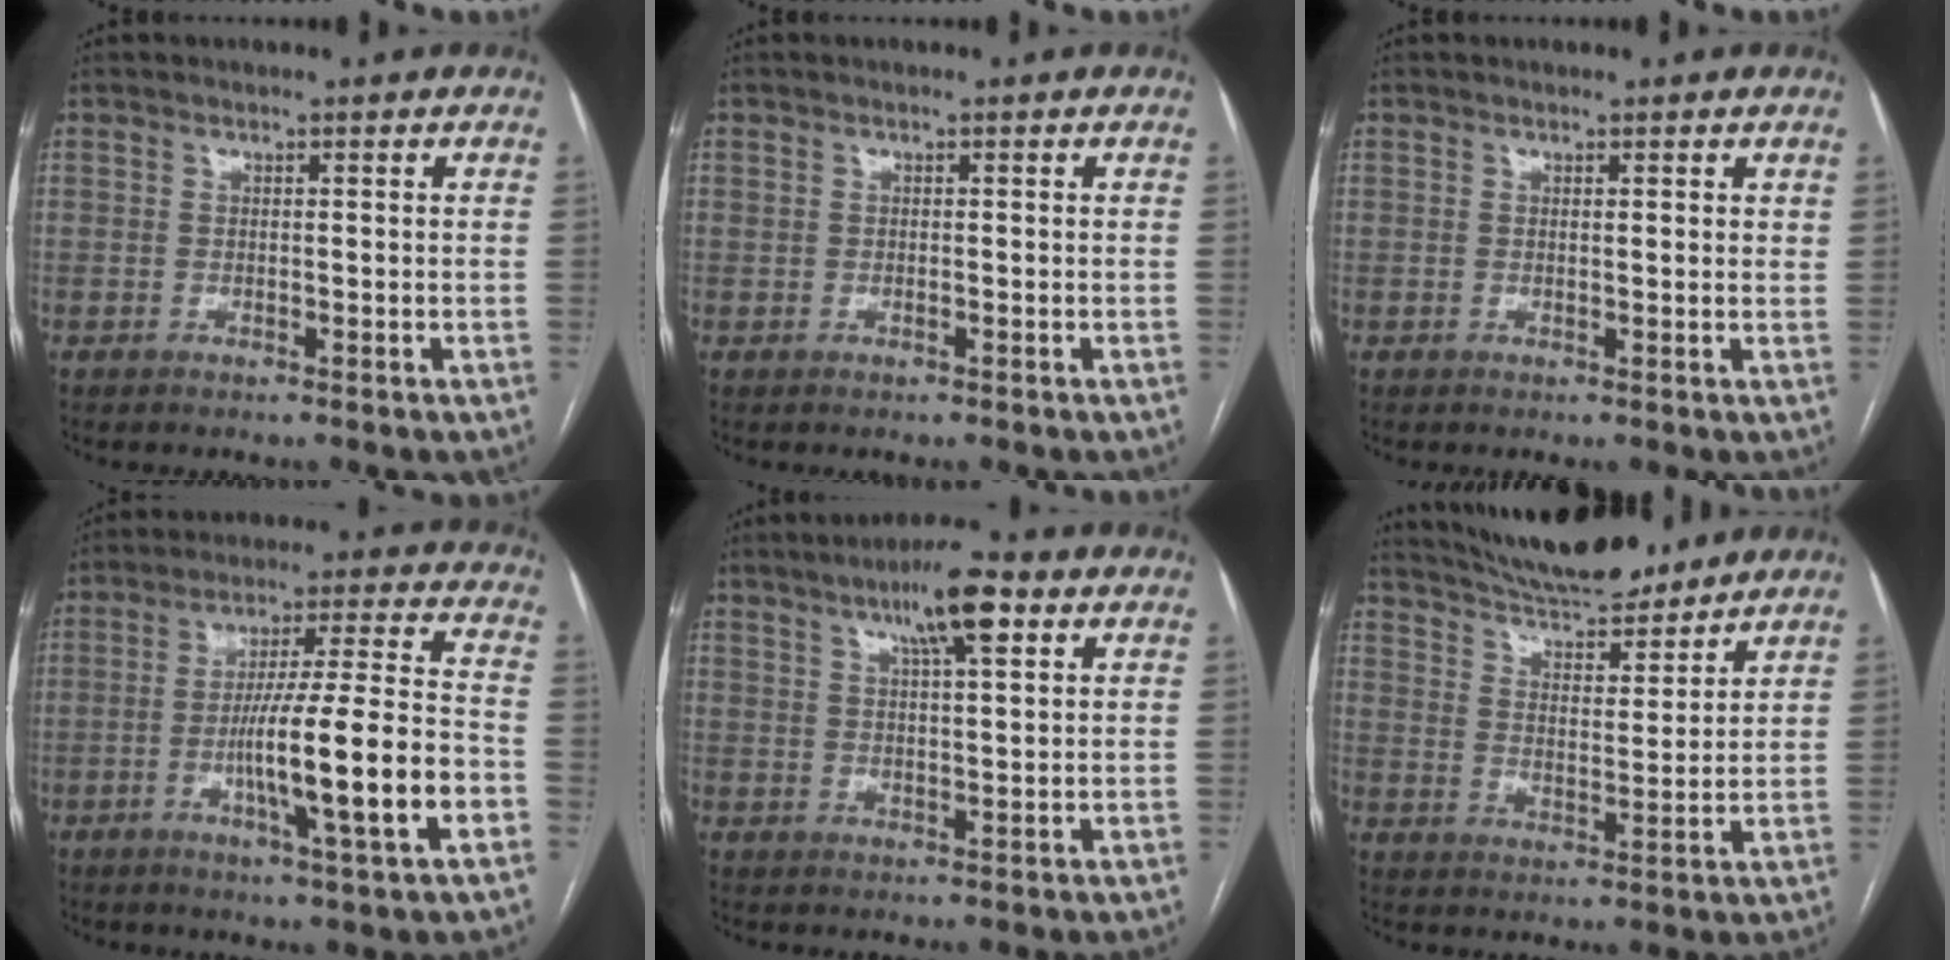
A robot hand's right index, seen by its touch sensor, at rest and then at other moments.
{"total": 0.0}
{"total": 1.1, "force": [0.8, 0.2, 0.7], "torque": [-0.011, -0.001, 0.009]}
{"total": 15.8, "force": [-4.5, 0.1, 15.1], "torque": [-0.252, 0.000, -0.074]}
{"total": 7.6, "force": [4.0, 1.0, 6.4], "torque": [-0.111, 0.010, 0.062]}
{"total": 13.2, "force": [12.1, 2.2, 4.9], "torque": [-0.082, 0.002, 0.197]}